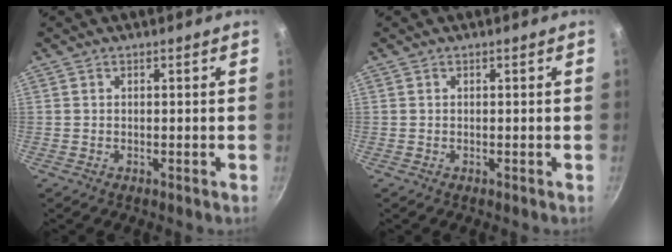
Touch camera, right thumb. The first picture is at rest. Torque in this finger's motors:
{"motor_torque": [0.02, 0.02, -0.21, 0.21, 0.00]}